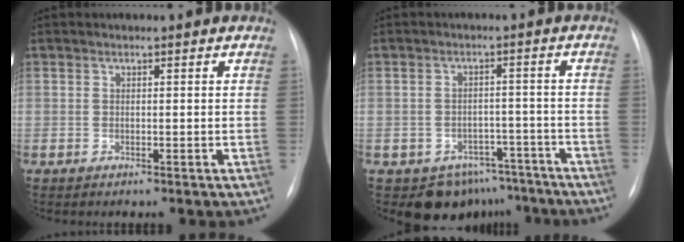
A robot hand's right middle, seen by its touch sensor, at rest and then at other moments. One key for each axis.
{"total": 7.8, "fx": -5.9, "fy": 5.2, "fz": 0.6, "tx": 0.016, "ty": 0.028, "tz": -0.072}